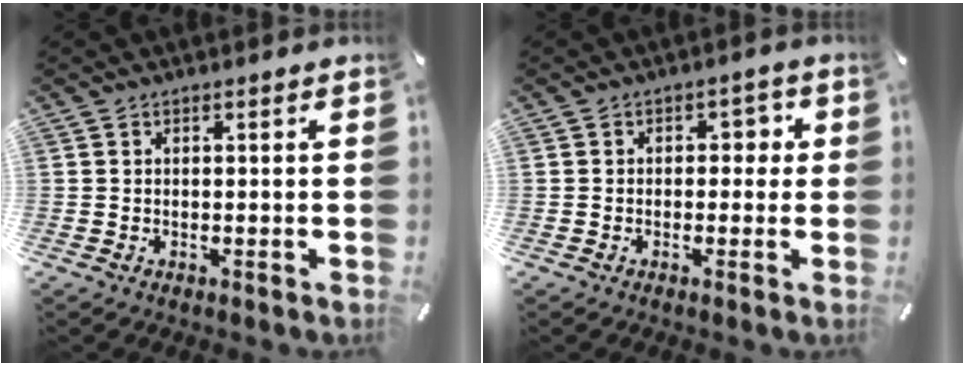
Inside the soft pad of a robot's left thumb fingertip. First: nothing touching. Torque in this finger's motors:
{"motor_torque": [0.73, 0.72, 0.11, -0.22, -0.01]}